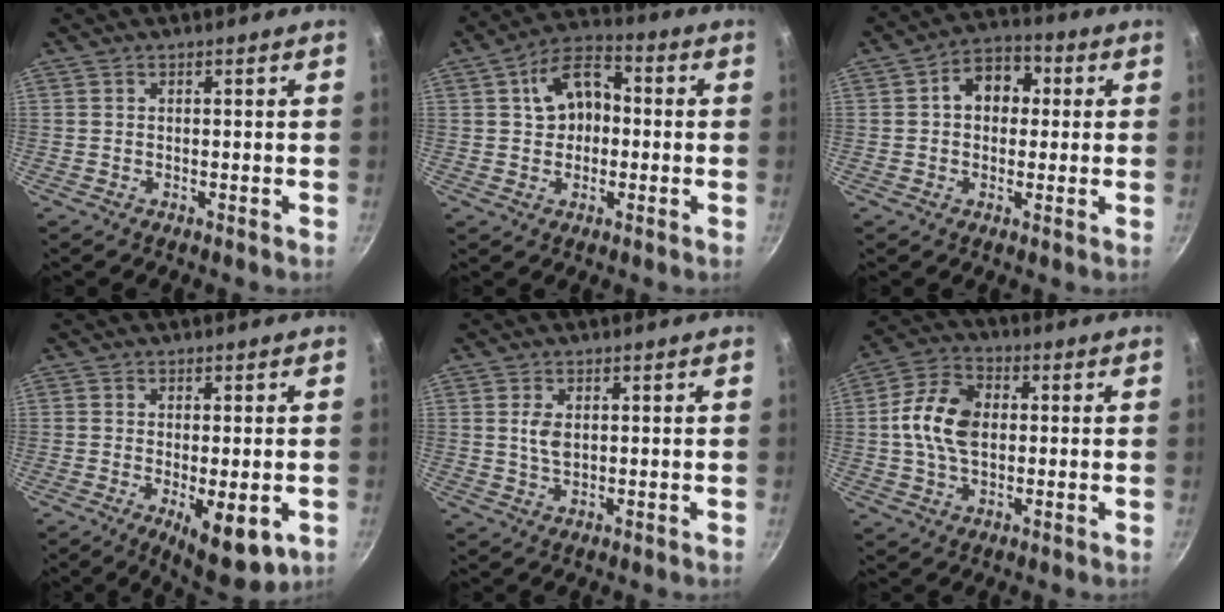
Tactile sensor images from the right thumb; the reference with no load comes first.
{"total": 10.1, "force": [0.9, 7.2, 7.0], "torque": [-0.082, 0.025, 0.002]}
{"total": 8.7, "force": [1.3, 6.6, 5.5], "torque": [-0.038, 0.017, 0.006]}
{"total": 9.6, "force": [-2.7, 3.5, 8.5], "torque": [-0.117, -0.007, -0.027]}
{"total": 3.5, "force": [0.7, 2.1, 2.7], "torque": [-0.047, -0.006, 0.015]}
{"total": 11.4, "force": [0.6, 7.5, 8.6], "torque": [-0.147, 0.018, -0.002]}